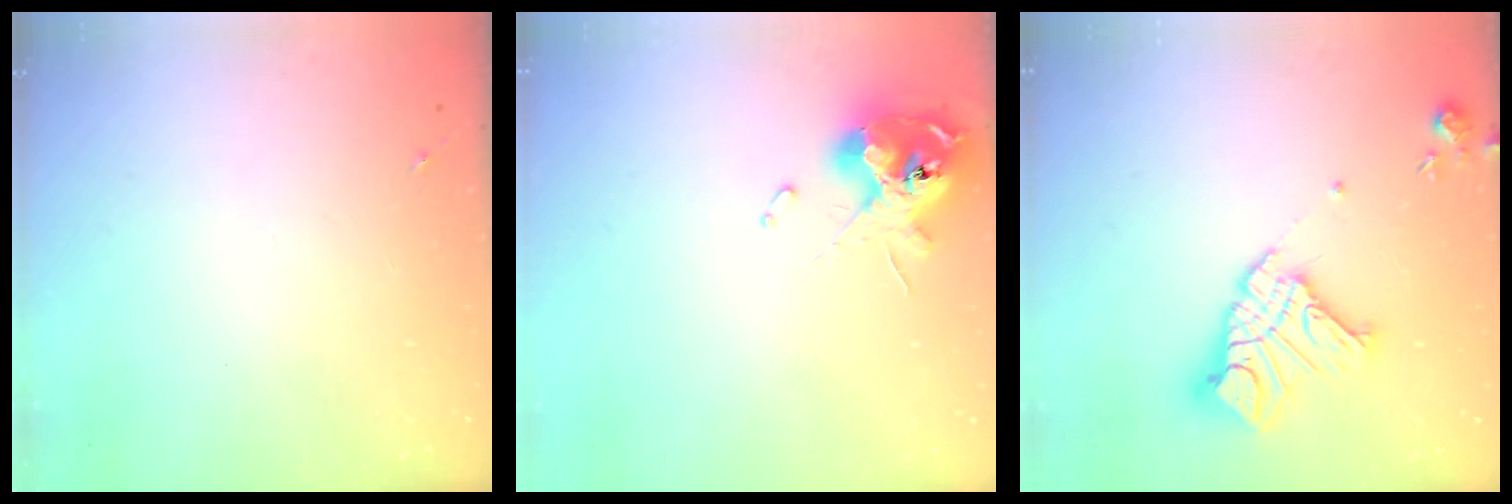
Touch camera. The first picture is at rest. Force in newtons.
{"total": 12.4, "press": 12.2, "slide": 1.8}
{"total": 15.8, "press": 15.7, "slide": 1.9}